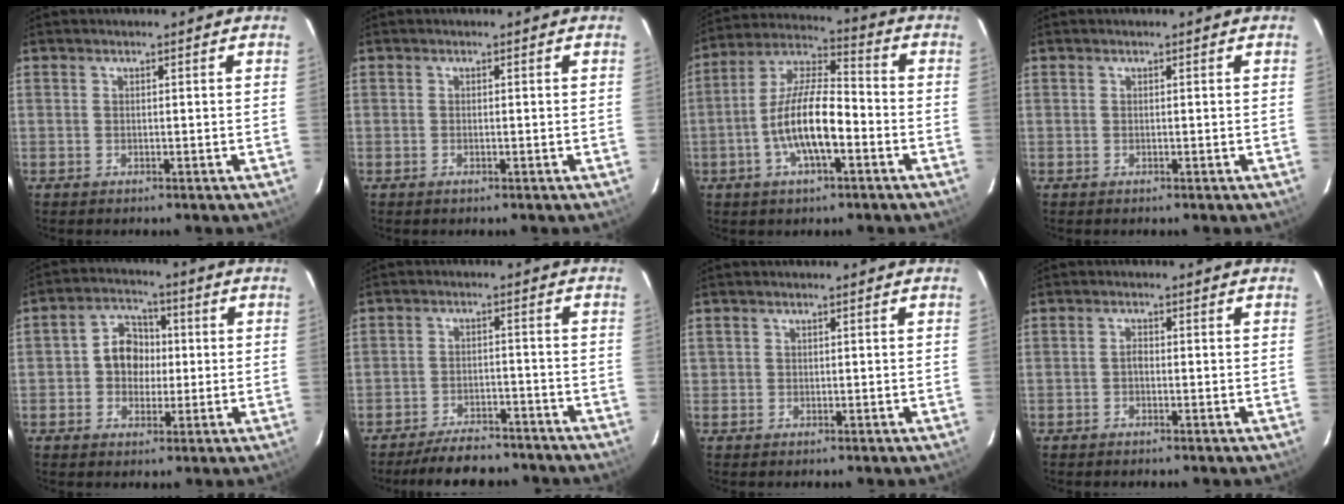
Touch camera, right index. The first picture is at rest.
{"total": 0.6, "force": [-0.3, 0.3, 0.5], "torque": [-0.007, 0.002, -0.004]}
{"total": 12.7, "force": [-4.0, 4.1, 11.4], "torque": [-0.227, 0.006, -0.077]}
{"total": 0.0}
{"total": 7.0, "force": [-0.3, 6.1, 3.5], "torque": [-0.063, 0.025, -0.006]}
{"total": 10.4, "force": [-8.9, 3.9, 3.5], "torque": [-0.081, 0.013, -0.120]}
{"total": 0.6, "force": [0.0, 0.6, -0.1], "torque": [0.005, 0.002, 0.001]}
{"total": 1.0, "force": [-0.4, 0.6, 0.7], "torque": [-0.013, 0.006, -0.009]}